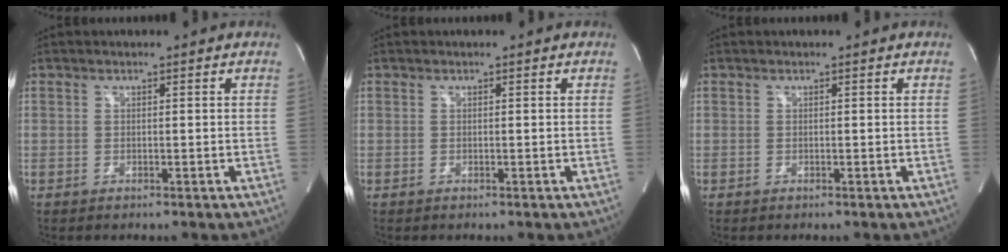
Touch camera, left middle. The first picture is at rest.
{"total": 0.0}
{"total": 0.0}